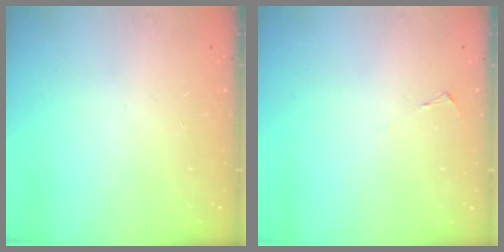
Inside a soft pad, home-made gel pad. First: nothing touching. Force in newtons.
{"total": 1.7, "press": 1.7, "slide": 0.3}